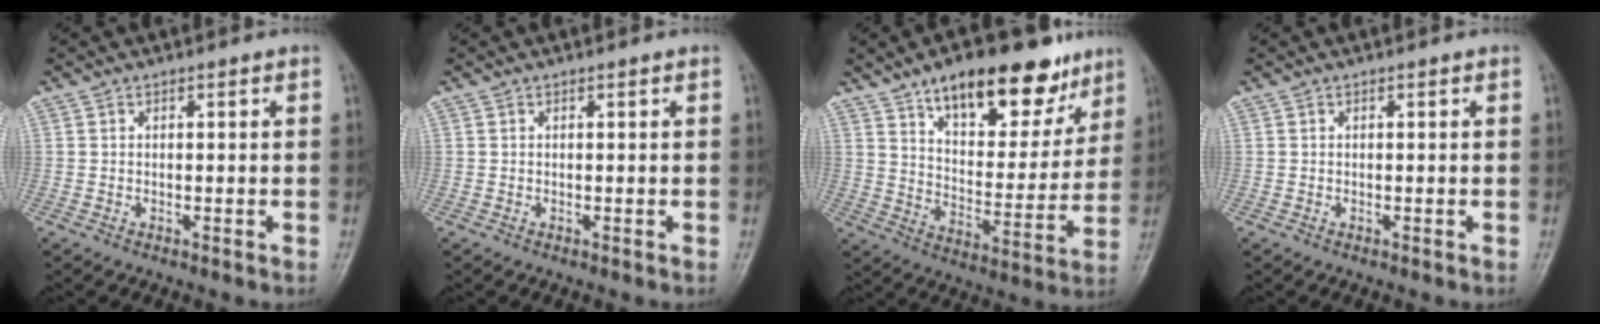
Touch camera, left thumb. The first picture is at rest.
{"total": 0.0}
{"total": 20.8, "force": [13.2, 9.1, 13.2], "torque": [-0.142, -0.053, 0.208]}
{"total": 0.0}